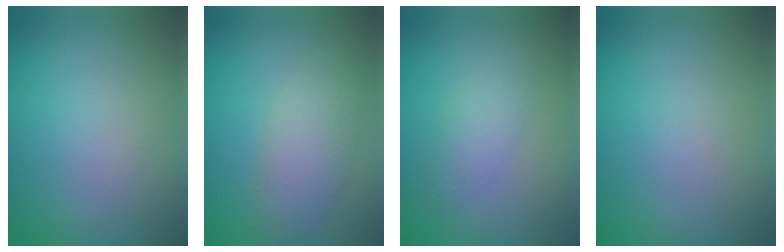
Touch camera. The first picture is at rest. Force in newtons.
{"total": 3.5, "press": 3.5, "slide": 0.3}
{"total": 3.2, "press": 3.2, "slide": 0.2}
{"total": 0.0}